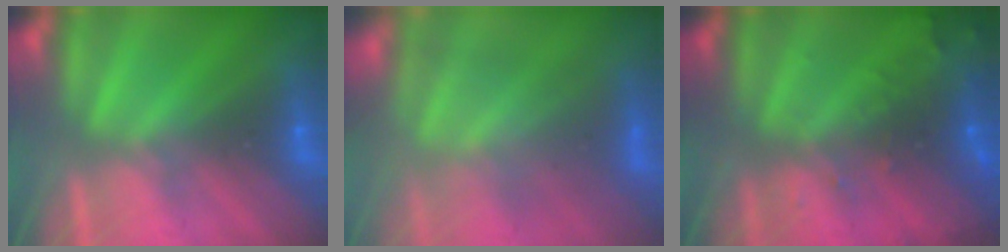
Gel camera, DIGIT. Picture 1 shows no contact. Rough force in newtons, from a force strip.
{"total": 3.8}
{"total": 7.8}